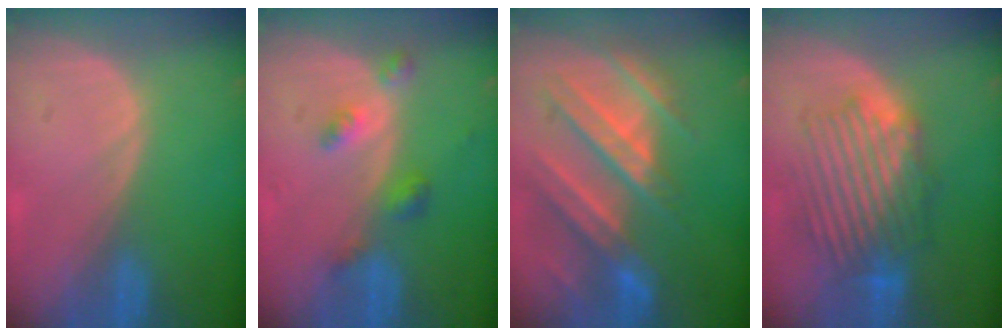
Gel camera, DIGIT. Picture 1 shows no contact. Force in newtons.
{"total": 4.2, "press": 3.9, "slide": 1.6}
{"total": 10.7, "press": 9.6, "slide": 4.6}
{"total": 8.9, "press": 8.6, "slide": 2.3}